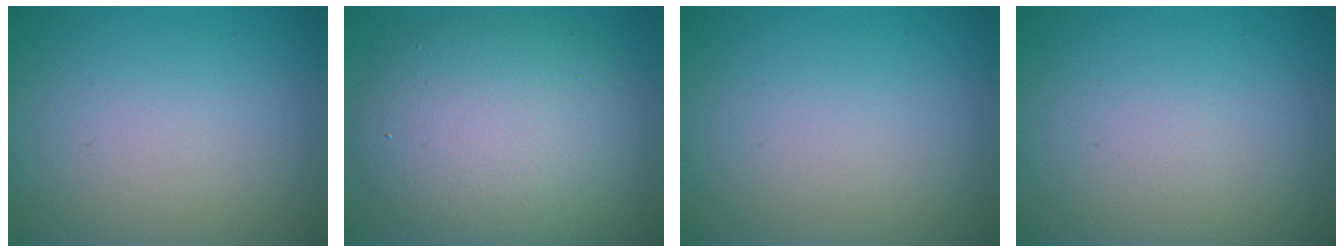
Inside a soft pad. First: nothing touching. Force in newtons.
{"total": 9.4, "press": 9.3, "slide": 0.6}
{"total": 0.0}
{"total": 0.0}